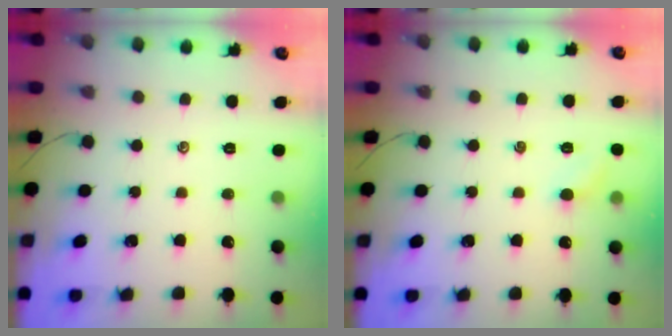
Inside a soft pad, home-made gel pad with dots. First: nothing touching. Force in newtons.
{"total": 5.9, "press": 5.6, "slide": 2.0}